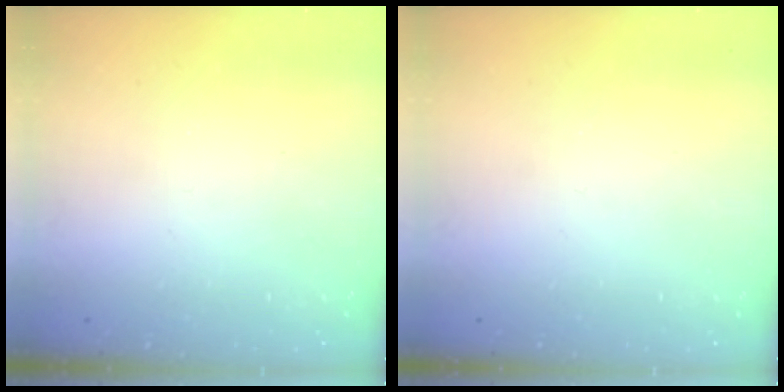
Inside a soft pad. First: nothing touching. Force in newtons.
{"total": 0.0}